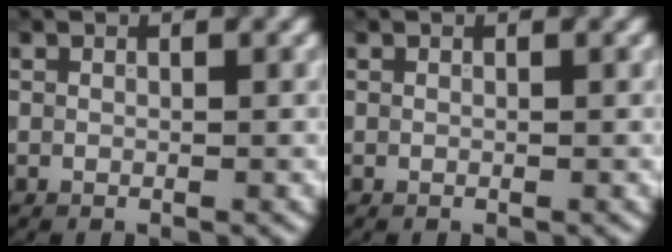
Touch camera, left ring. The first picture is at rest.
{"total": 0.0}